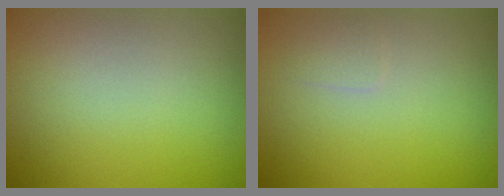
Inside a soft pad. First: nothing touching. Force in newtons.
{"total": 0.7, "press": 0.7, "slide": 0.1}